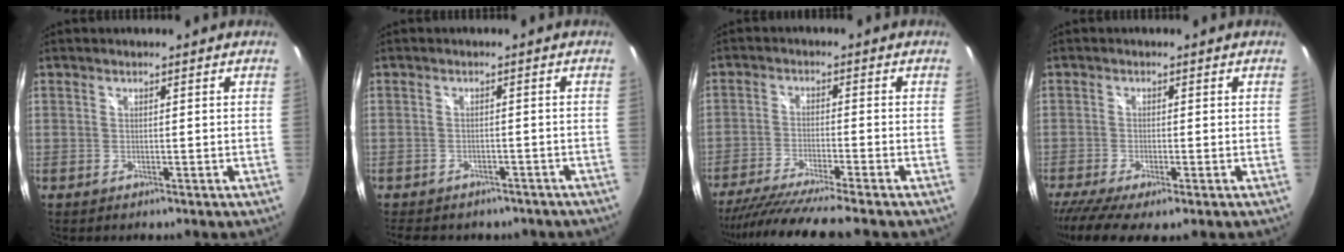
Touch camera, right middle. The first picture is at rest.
{"total": 9.2, "force": [-7.3, 4.4, 3.6], "torque": [-0.080, -0.015, -0.088]}
{"total": 12.7, "force": [-11.0, -1.3, 6.2], "torque": [-0.130, -0.035, -0.186]}
{"total": 7.0, "force": [-4.8, 1.1, 4.9], "torque": [-0.114, -0.038, -0.083]}